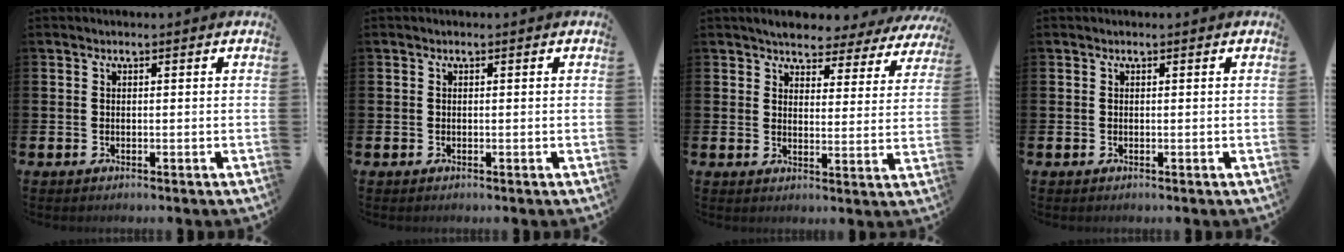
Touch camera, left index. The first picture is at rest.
{"total": 0.0}
{"total": 3.9, "force": [3.7, 1.0, 0.6], "torque": [-0.028, -0.028, 0.060]}
{"total": 0.0}